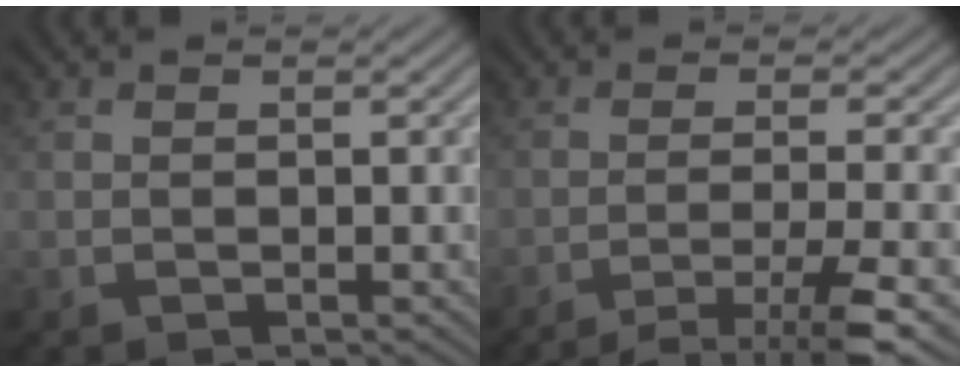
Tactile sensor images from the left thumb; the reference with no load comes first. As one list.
[{"total": 8.0, "force": [-5.2, 0.9, 6.0], "torque": [-0.095, 0.011, -0.087]}]